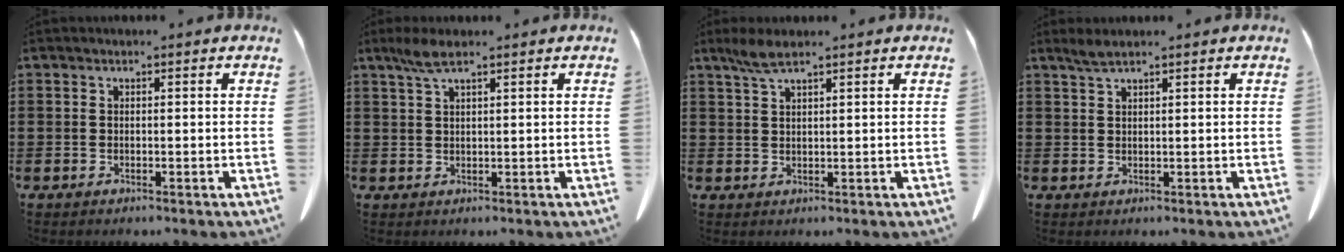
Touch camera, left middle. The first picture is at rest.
{"total": 3.6, "force": [2.2, 0.8, 2.7], "torque": [-0.059, 0.003, 0.039]}
{"total": 3.6, "force": [2.4, 0.8, 2.6], "torque": [-0.056, 0.001, 0.044]}
{"total": 1.8, "force": [1.4, 0.2, 1.2], "torque": [-0.026, 0.001, 0.026]}